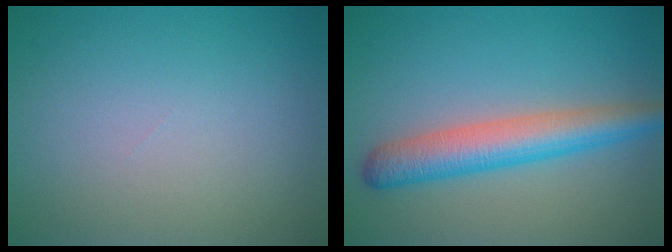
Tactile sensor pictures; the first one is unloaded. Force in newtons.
{"total": 5.2, "press": 5.2, "slide": 0.2}